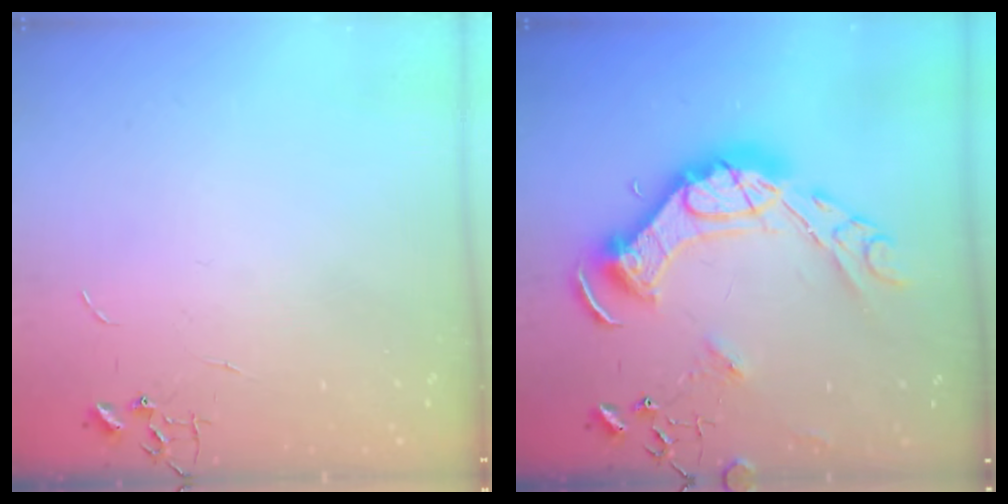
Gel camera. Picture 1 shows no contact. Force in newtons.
{"total": 20.9, "press": 20.8, "slide": 1.7}